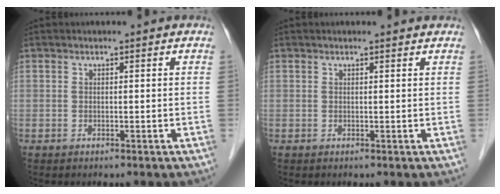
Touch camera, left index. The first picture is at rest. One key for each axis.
{"total": 1.5, "fx": 1.4, "fy": 0.1, "fz": 0.5, "tx": -0.013, "ty": 0.008, "tz": 0.016}